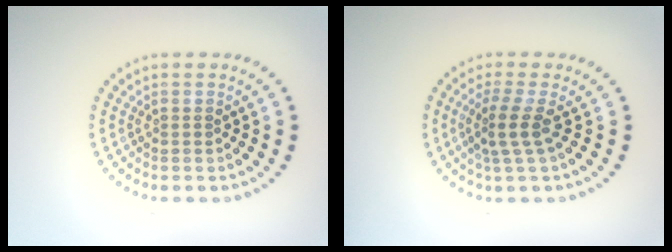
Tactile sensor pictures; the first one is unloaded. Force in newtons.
{"total": 2.6, "press": 1.9, "slide": 1.7}